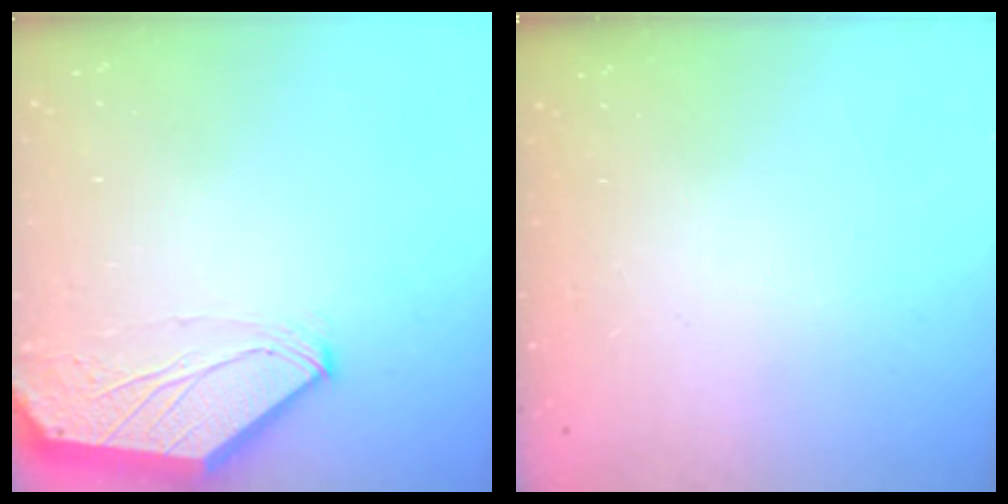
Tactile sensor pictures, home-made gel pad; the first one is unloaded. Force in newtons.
{"total": 0.0}